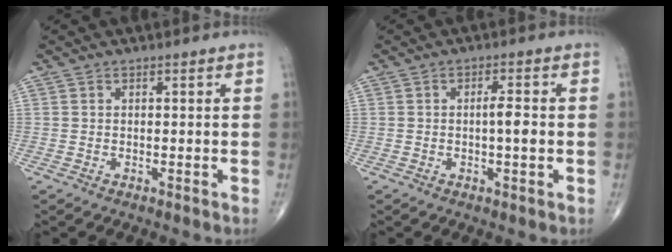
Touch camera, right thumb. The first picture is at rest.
{"total": 3.7, "force": [-0.3, 0.8, 3.6], "torque": [-0.058, 0.000, -0.009]}